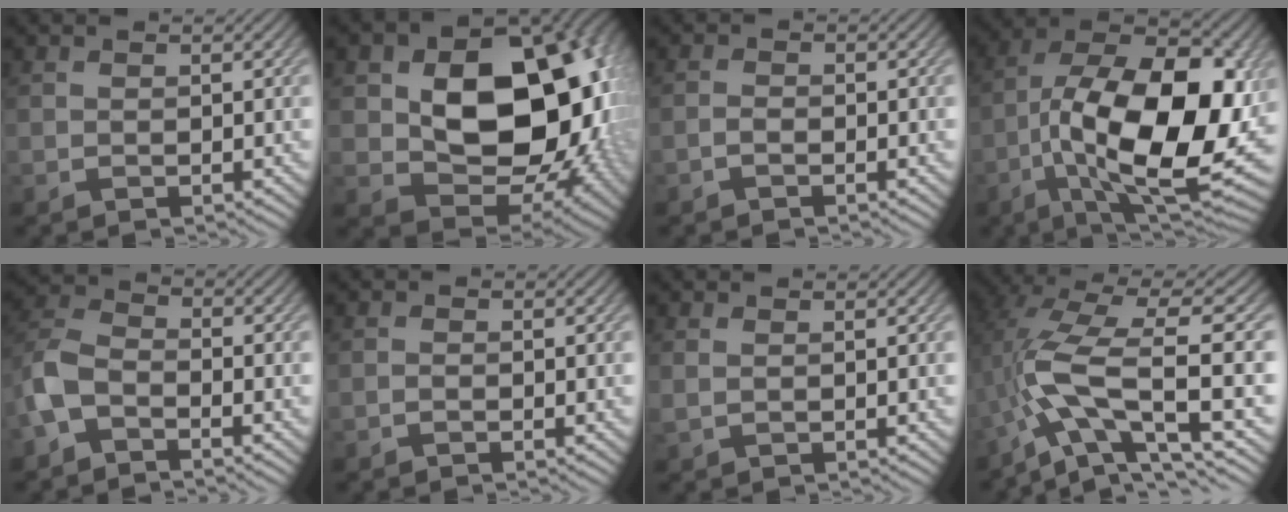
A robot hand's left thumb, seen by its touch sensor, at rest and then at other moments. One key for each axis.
{"total": 17.4, "fx": 1.4, "fy": 12.0, "fz": 12.5, "tx": -0.168, "ty": -0.017, "tz": 0.038}
{"total": 1.2, "fx": -0.8, "fy": 0.5, "fz": 0.7, "tx": -0.014, "ty": 0.002, "tz": -0.019}
{"total": 18.6, "fx": -2.6, "fy": 9.3, "fz": 15.9, "tx": -0.255, "ty": 0.005, "tz": -0.048}
{"total": 5.9, "fx": -3.1, "fy": 3.2, "fz": 3.8, "tx": -0.093, "ty": 0.002, "tz": -0.082}
{"total": 0.6, "fx": -0.4, "fy": 0.2, "fz": 0.3, "tx": -0.006, "ty": 0.000, "tz": -0.007}
{"total": 0.9, "fx": 0.5, "fy": 0.2, "fz": 0.7, "tx": -0.019, "ty": 0.000, "tz": 0.011}
{"total": 12.6, "fx": -2.4, "fy": 3.9, "fz": 11.7, "tx": -0.240, "ty": 0.007, "tz": -0.042}